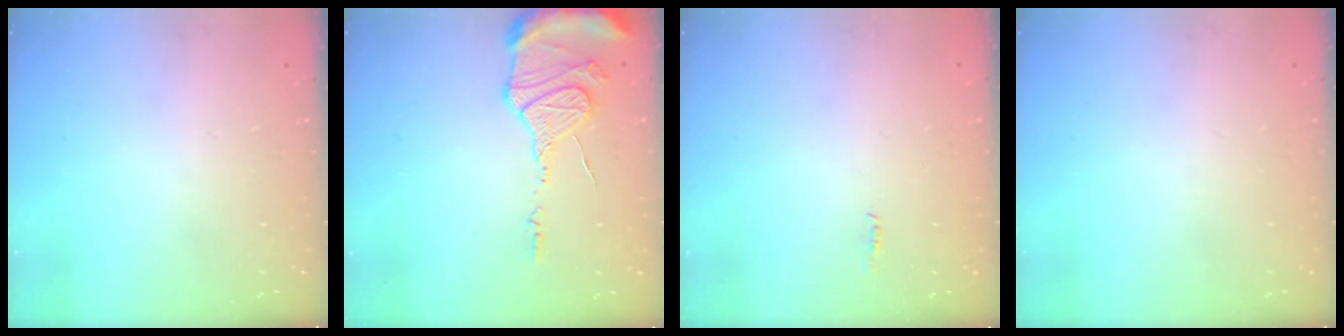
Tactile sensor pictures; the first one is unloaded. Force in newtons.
{"total": 13.5, "press": 13.4, "slide": 1.7}
{"total": 4.8, "press": 2.5, "slide": 4.1}
{"total": 0.0}